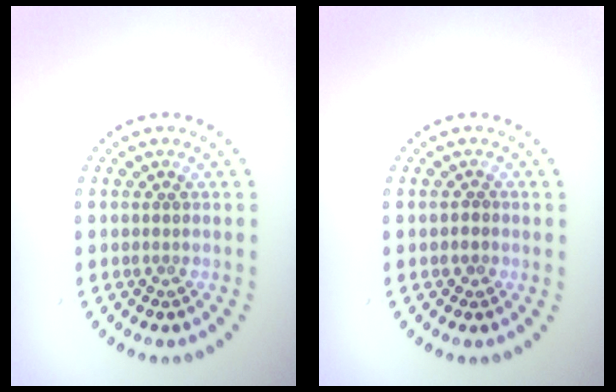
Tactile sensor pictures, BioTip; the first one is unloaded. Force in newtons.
{"total": 0.7, "press": 0.5, "slide": 0.5}